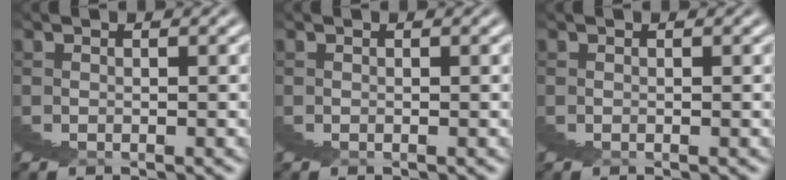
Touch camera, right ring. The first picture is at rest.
{"total": 0.0}
{"total": 0.0}